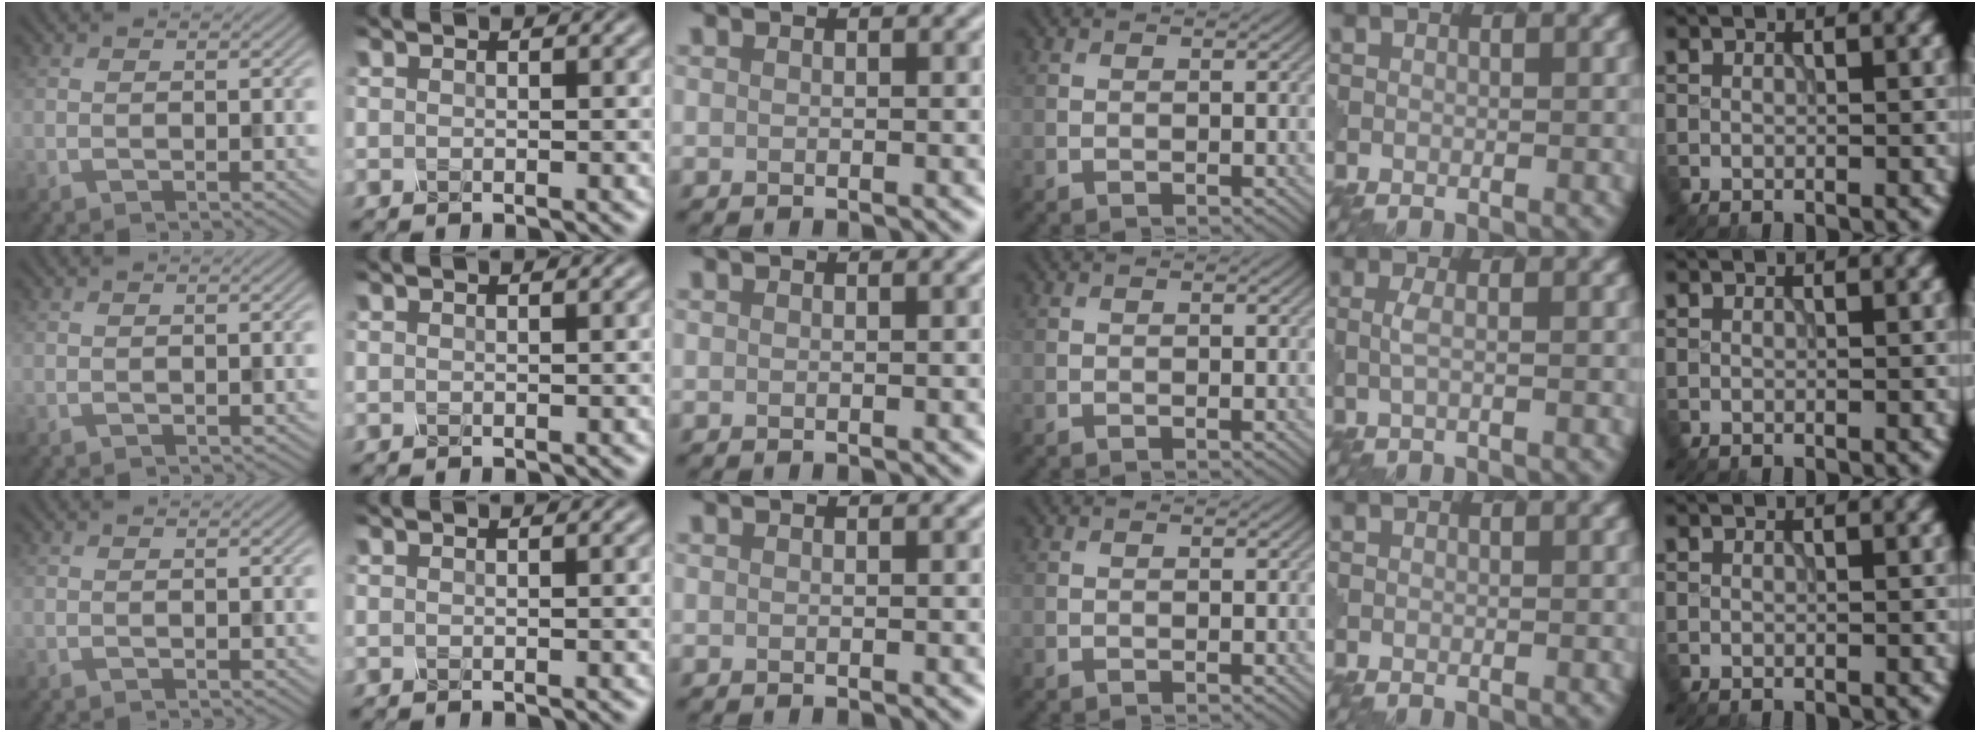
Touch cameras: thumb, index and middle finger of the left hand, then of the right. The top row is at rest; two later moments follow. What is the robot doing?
{"motion": "unscrew", "object": "spray bottle"}